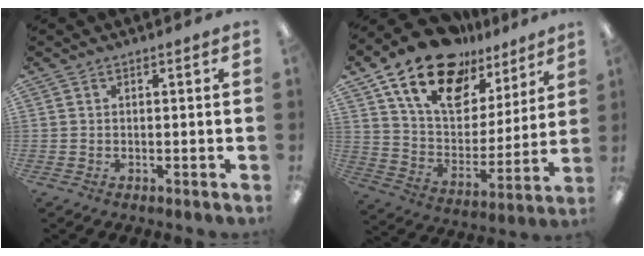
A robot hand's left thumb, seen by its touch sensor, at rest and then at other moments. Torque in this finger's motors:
{"motor_torque": [1.60, 1.60, 1.34, -1.43, 0.49]}